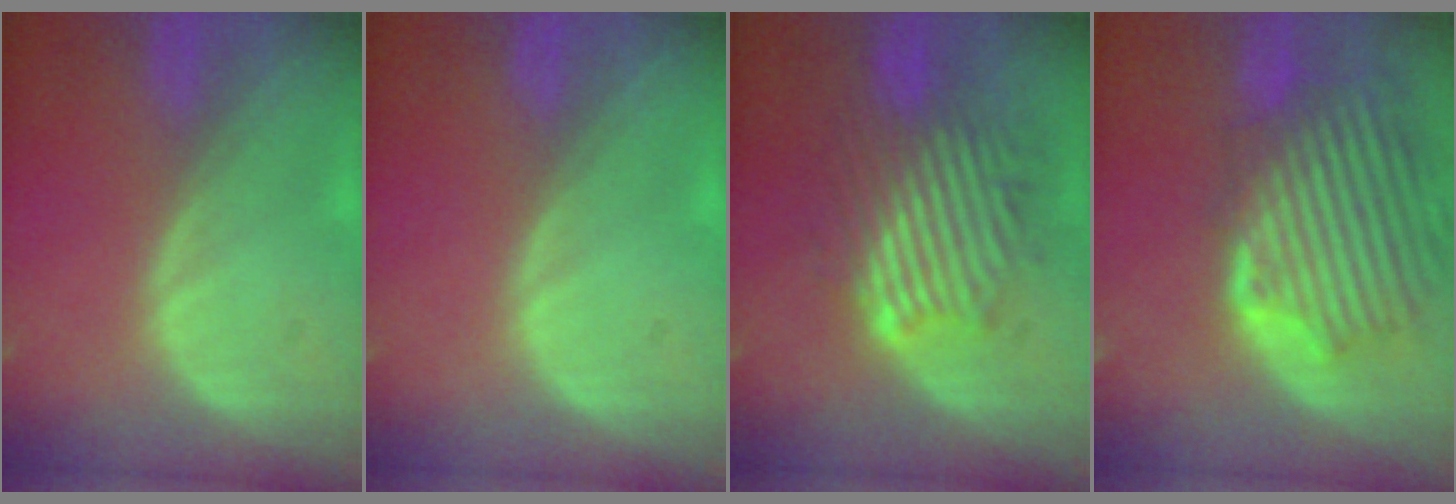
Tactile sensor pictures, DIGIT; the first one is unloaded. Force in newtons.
{"total": 0.0}
{"total": 9.5, "press": 9.4, "slide": 1.5}
{"total": 12.3, "press": 11.4, "slide": 4.5}